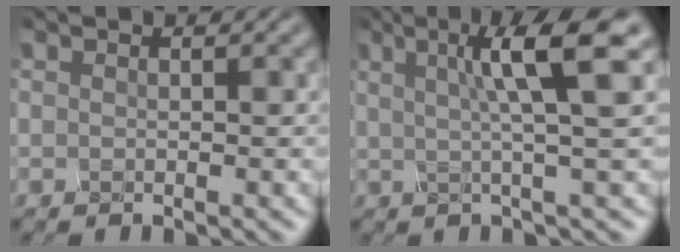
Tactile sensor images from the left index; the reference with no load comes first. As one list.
[{"total": 6.0, "force": [2.0, 0.2, 5.6], "torque": [-0.087, 0.018, 0.044]}]